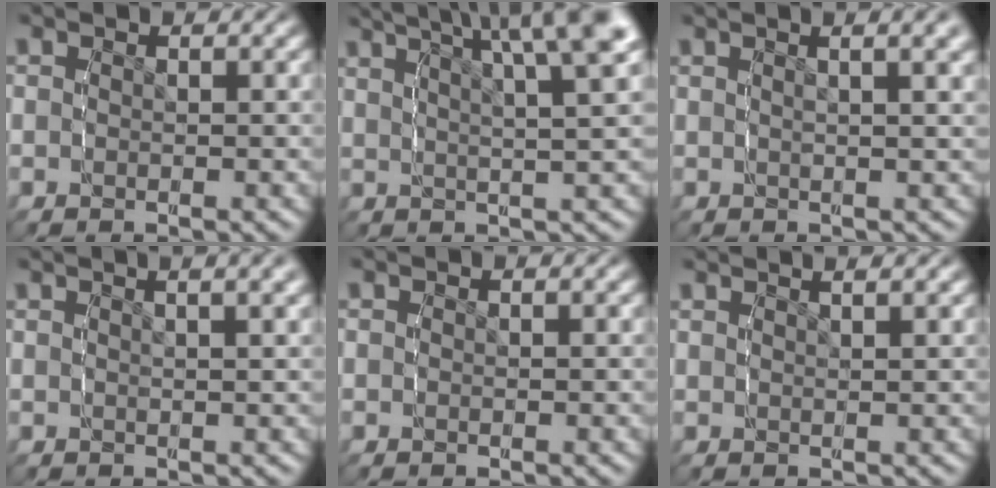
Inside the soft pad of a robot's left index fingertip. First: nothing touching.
{"total": 9.2, "force": [5.6, 2.5, 6.9], "torque": [-0.074, 0.025, 0.075]}
{"total": 4.0, "force": [2.2, 0.4, 3.3], "torque": [-0.032, 0.020, 0.029]}
{"total": 3.2, "force": [2.0, 0.0, 2.5], "torque": [-0.022, 0.017, 0.027]}
{"total": 0.0}
{"total": 1.9, "force": [1.6, -0.8, 0.5], "torque": [-0.003, 0.004, 0.028]}